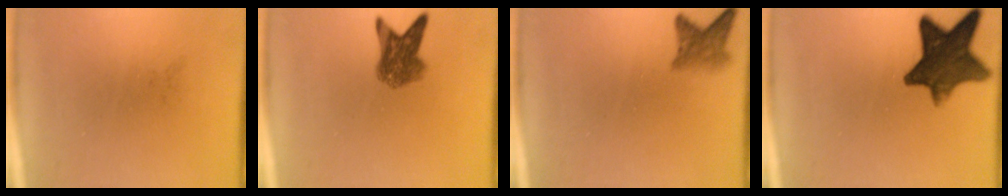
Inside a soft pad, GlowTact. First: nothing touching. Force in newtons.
{"total": 5.2}
{"total": 2.8}
{"total": 11.6}